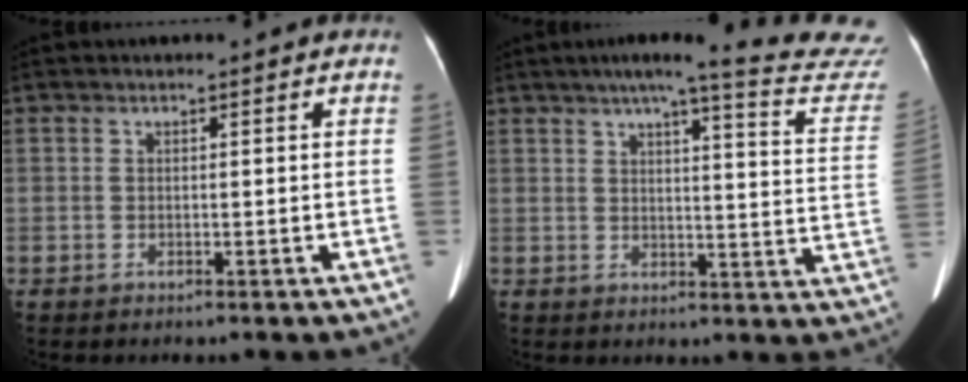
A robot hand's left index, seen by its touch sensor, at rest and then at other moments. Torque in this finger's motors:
{"motor_torque": [0.35, -0.57, 0.04, 0.07]}